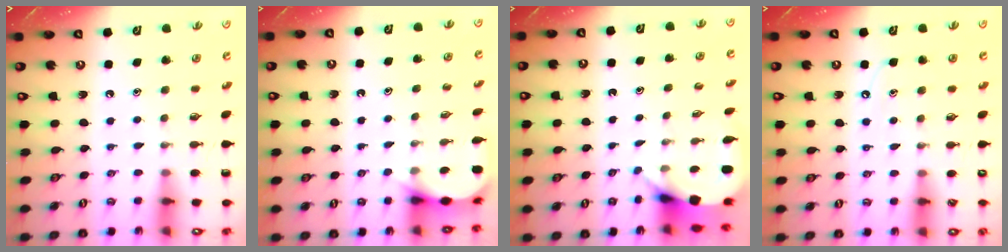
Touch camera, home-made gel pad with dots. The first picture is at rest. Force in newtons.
{"total": 4.0, "press": 3.9, "slide": 0.6}
{"total": 3.6, "press": 3.6, "slide": 0.2}
{"total": 5.4, "press": 5.3, "slide": 0.7}